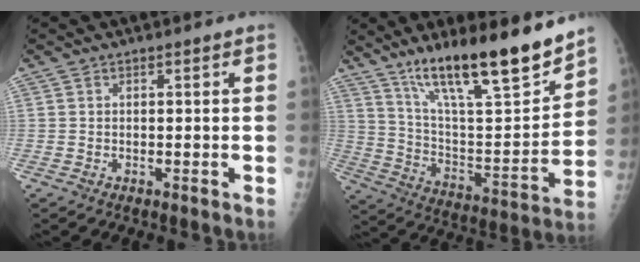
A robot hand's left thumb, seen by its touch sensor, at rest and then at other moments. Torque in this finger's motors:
{"motor_torque": [0.86, -0.11, 1.41, -1.36, 0.12]}